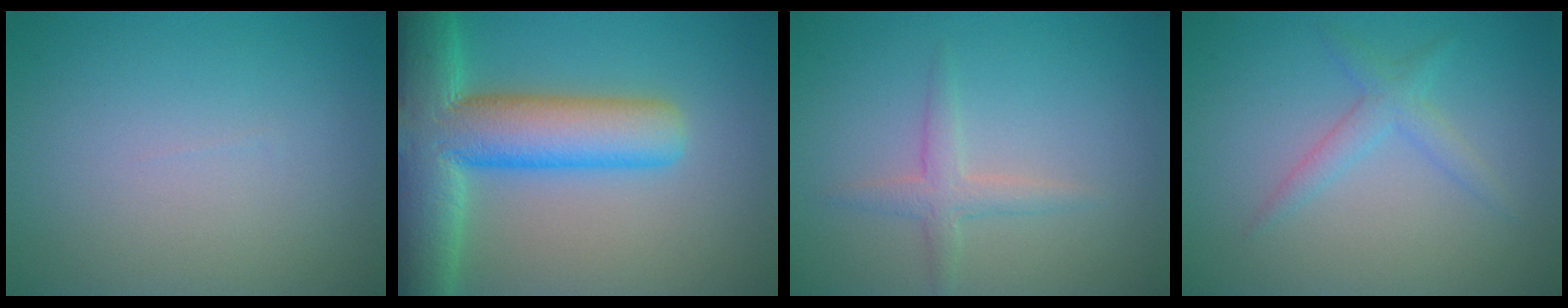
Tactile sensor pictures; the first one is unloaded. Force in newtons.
{"total": 11.5, "press": 11.4, "slide": 0.7}
{"total": 1.9, "press": 1.9, "slide": 0.1}
{"total": 1.9, "press": 1.9, "slide": 0.0}